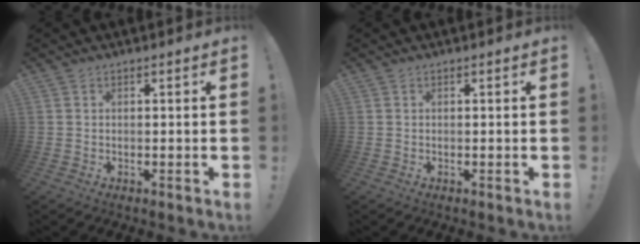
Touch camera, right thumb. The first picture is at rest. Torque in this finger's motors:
{"motor_torque": [-0.02, 0.02, 0.07, 0.00, 0.00]}